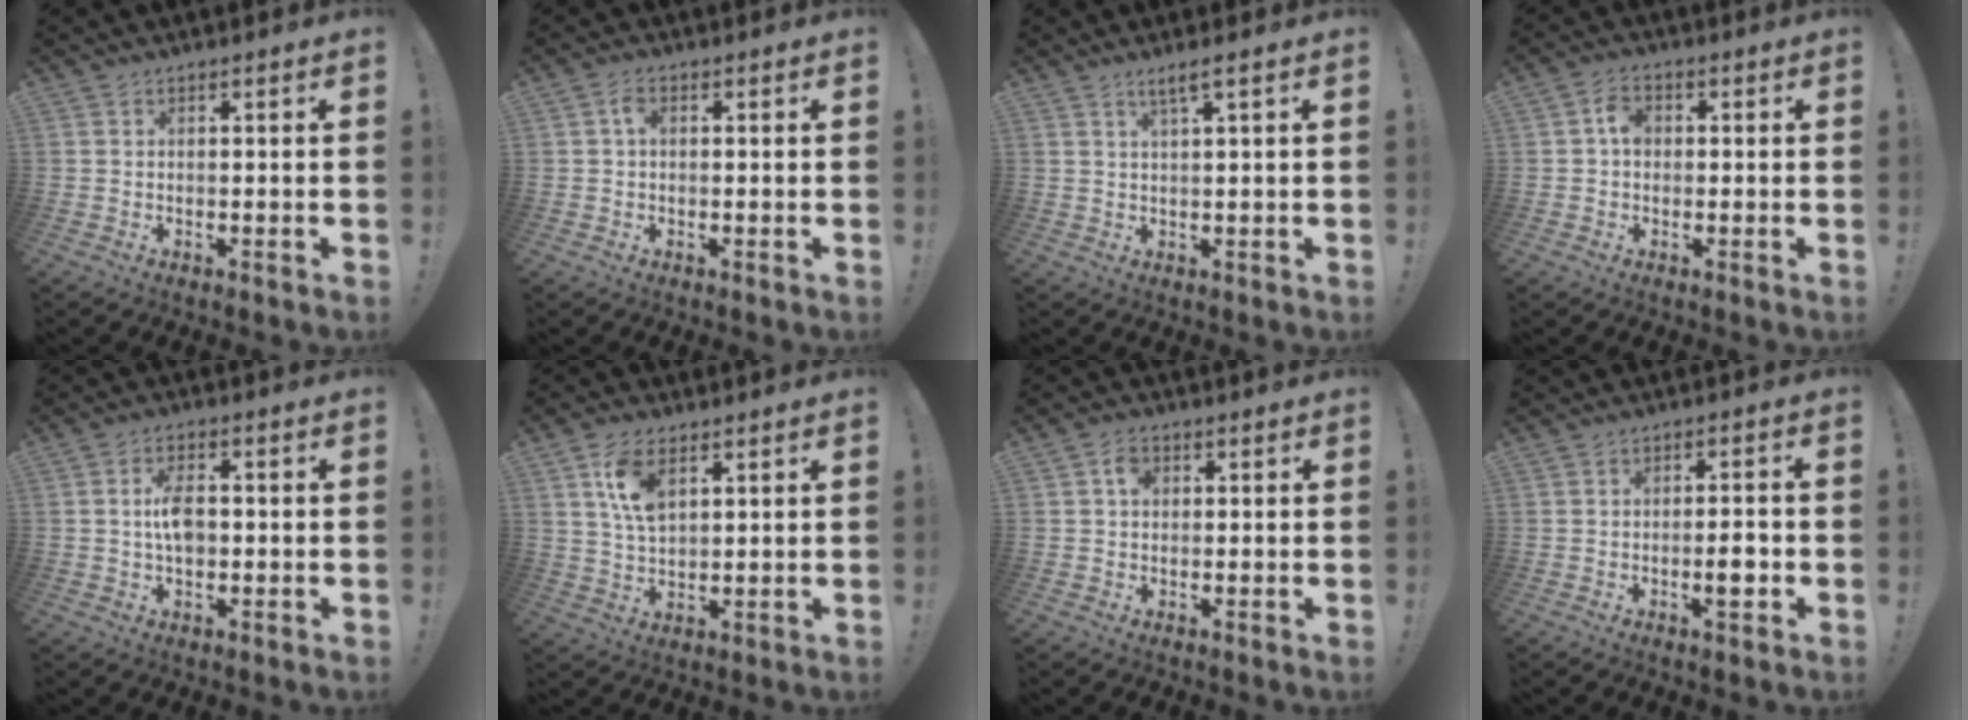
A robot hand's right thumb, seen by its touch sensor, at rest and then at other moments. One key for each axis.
{"total": 2.9, "fx": 0.5, "fy": 1.9, "fz": 2.2, "tx": -0.041, "ty": 0.008, "tz": 0.007}
{"total": 3.2, "fx": 1.7, "fy": -0.2, "fz": 2.7, "tx": -0.052, "ty": -0.003, "tz": 0.027}
{"total": 4.4, "fx": 0.1, "fy": 3.3, "fz": 2.9, "tx": -0.044, "ty": 0.010, "tz": 0.000}
{"total": 6.4, "fx": -0.2, "fy": 3.7, "fz": 5.2, "tx": -0.091, "ty": 0.011, "tz": -0.006}
{"total": 8.8, "fx": 4.0, "fy": 4.7, "fz": 6.2, "tx": -0.108, "ty": -0.006, "tz": 0.075}
{"total": 3.5, "fx": 0.7, "fy": 2.8, "fz": 1.9, "tx": -0.022, "ty": 0.002, "tz": 0.009}
{"total": 4.2, "fx": -1.1, "fy": 1.2, "fz": 3.8, "tx": -0.043, "ty": 0.000, "tz": -0.020}